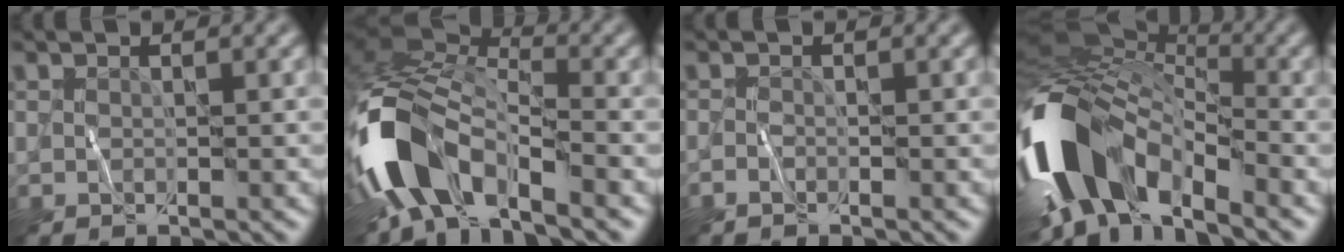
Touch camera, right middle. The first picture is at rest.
{"total": 10.2, "force": [-5.4, 5.0, 7.1], "torque": [-0.141, 0.003, -0.114]}
{"total": 0.7, "force": [-0.7, 0.1, 0.2], "torque": [-0.002, 0.003, -0.016]}
{"total": 12.7, "force": [-4.9, 7.1, 9.3], "torque": [-0.185, -0.002, -0.101]}